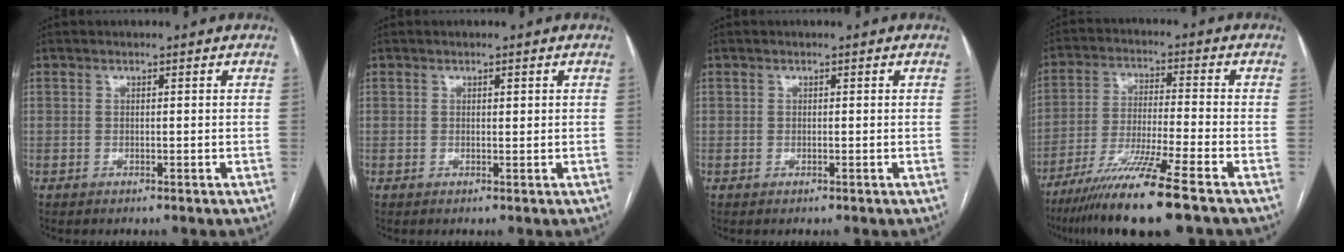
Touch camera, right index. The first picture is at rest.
{"total": 0.7, "force": [0.3, 0.2, 0.5], "torque": [-0.007, -0.001, 0.004]}
{"total": 0.0}
{"total": 13.0, "force": [-9.2, -1.1, 9.2], "torque": [-0.172, -0.040, -0.161]}